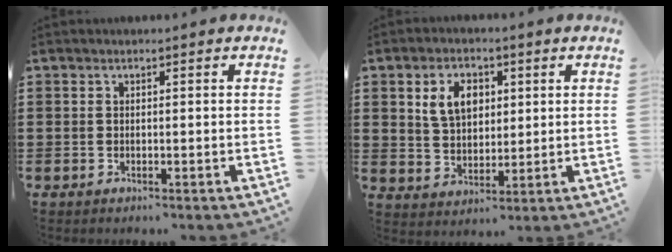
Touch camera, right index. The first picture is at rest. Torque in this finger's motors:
{"motor_torque": [1.38, 0.59, 0.23, 0.10]}